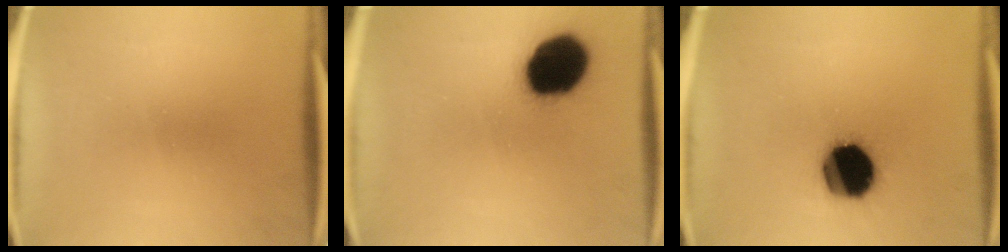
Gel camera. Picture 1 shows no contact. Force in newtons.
{"total": 19.7}
{"total": 18.9}